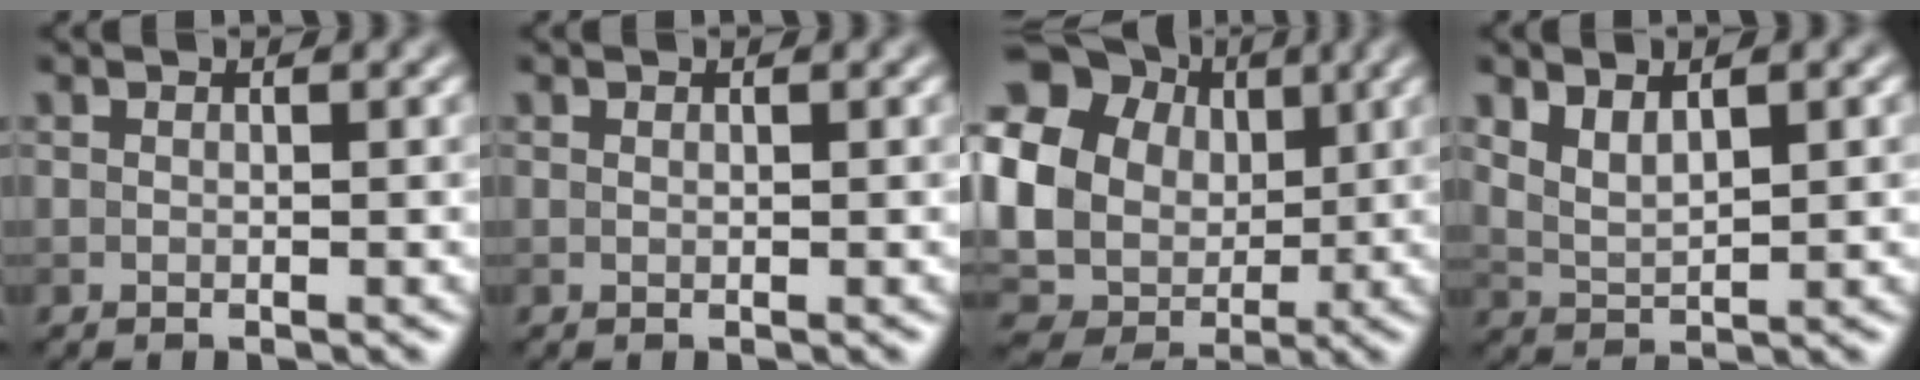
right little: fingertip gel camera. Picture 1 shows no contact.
{"total": 0.0}
{"total": 21.6, "force": [4.6, 18.9, 9.4], "torque": [-0.217, 0.015, 0.044]}
{"total": 3.1, "force": [1.5, 1.2, 2.5], "torque": [-0.054, -0.001, 0.032]}